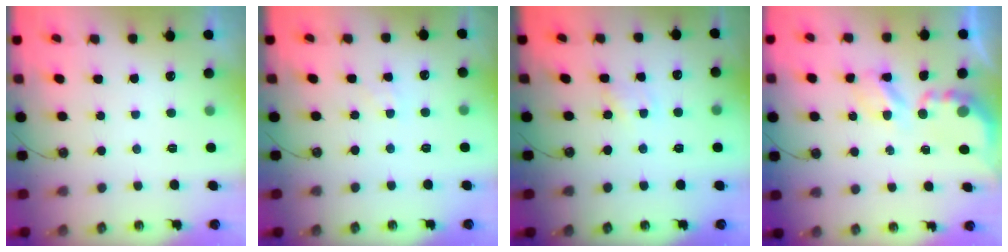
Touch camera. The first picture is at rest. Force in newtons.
{"total": 2.4, "press": 2.4, "slide": 0.2}
{"total": 2.7, "press": 2.7, "slide": 0.4}
{"total": 5.3, "press": 5.3, "slide": 0.5}